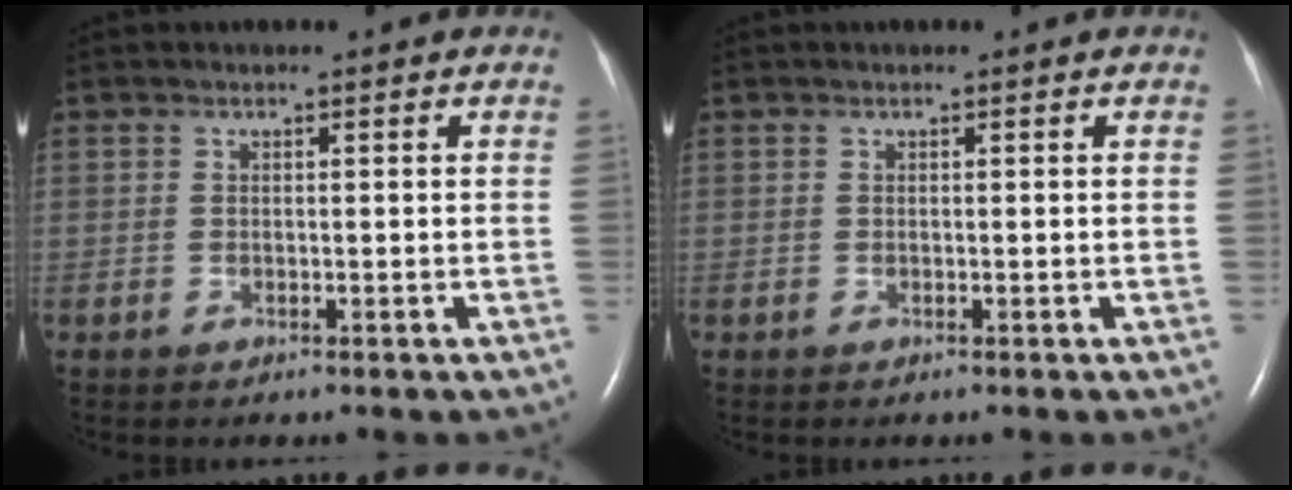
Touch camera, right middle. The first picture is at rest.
{"total": 0.0}